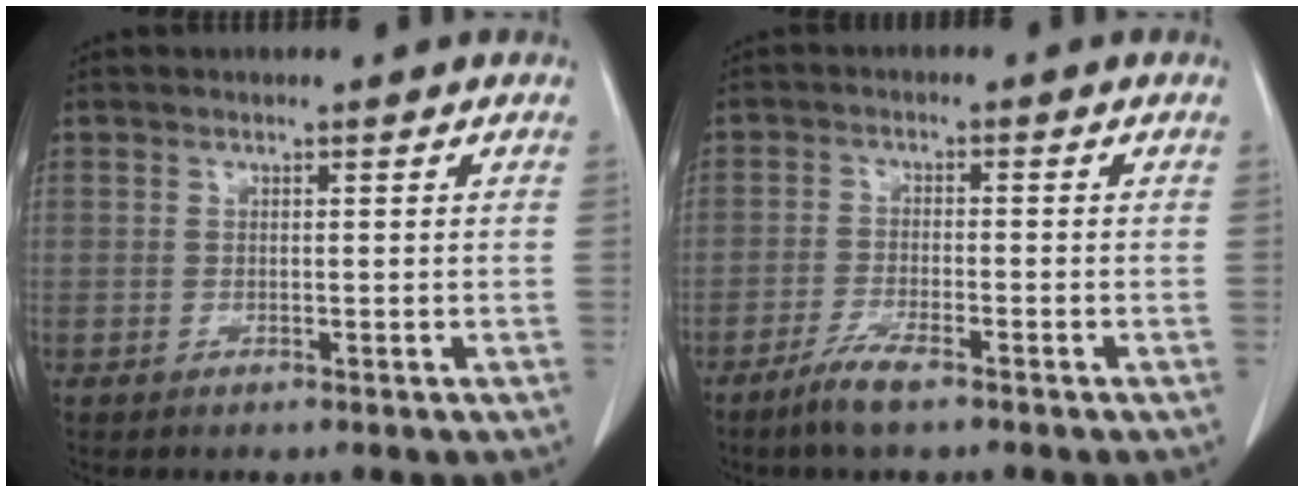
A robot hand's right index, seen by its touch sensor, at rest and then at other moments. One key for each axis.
{"total": 4.4, "fx": -3.2, "fy": 0.5, "fz": 2.9, "tx": -0.063, "ty": -0.006, "tz": -0.061}